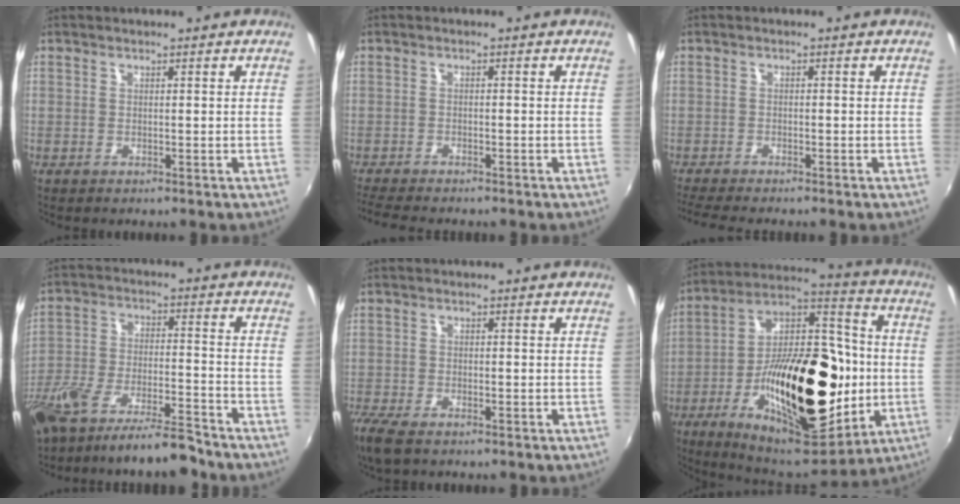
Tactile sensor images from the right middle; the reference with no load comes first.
{"total": 6.5, "force": [-5.8, 0.9, 2.7], "torque": [-0.071, -0.021, -0.098]}
{"total": 5.9, "force": [-5.2, 0.5, 2.7], "torque": [-0.070, -0.019, -0.088]}
{"total": 15.0, "force": [-12.0, 3.3, 8.4], "torque": [-0.181, -0.024, -0.206]}
{"total": 6.0, "force": [-4.4, 2.1, 3.4], "torque": [-0.092, -0.020, -0.087]}
{"total": 33.0, "force": [-7.3, 16.4, 27.7], "torque": [-0.471, 0.015, -0.098]}